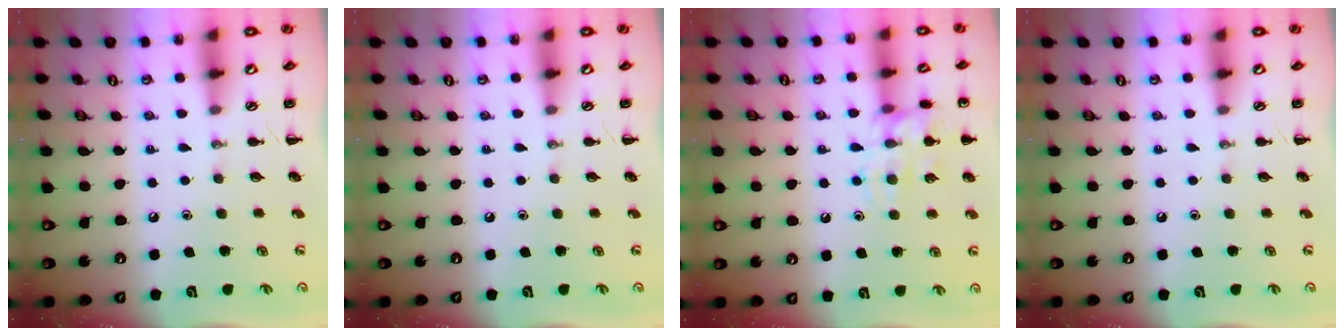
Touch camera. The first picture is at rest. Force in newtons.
{"total": 0.0}
{"total": 13.8, "press": 13.7, "slide": 1.5}
{"total": 0.0}